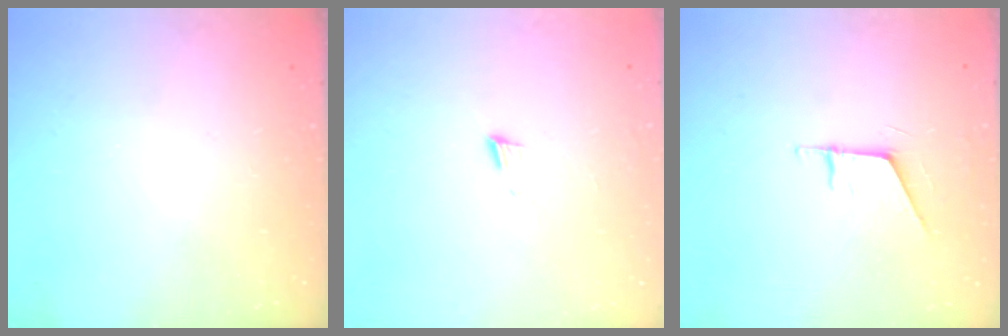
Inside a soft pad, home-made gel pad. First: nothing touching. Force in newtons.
{"total": 4.9, "press": 4.9, "slide": 0.5}
{"total": 5.8, "press": 5.8, "slide": 0.6}